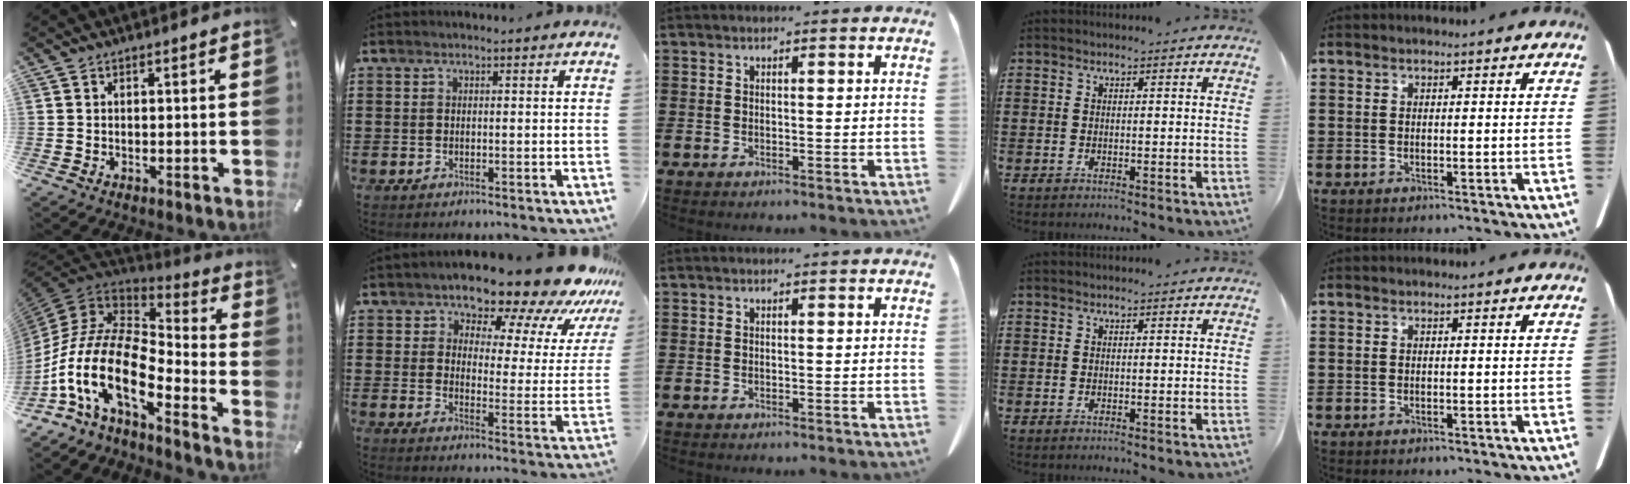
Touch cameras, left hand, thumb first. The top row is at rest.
{"thumb": {"total": 18.5, "force": [-8.1, 8.5, 14.3], "torque": [-0.334, -0.003, -0.156]}, "index": {"total": 11.3, "force": [10.3, 2.5, 3.9], "torque": [-0.066, -0.086, 0.171]}}